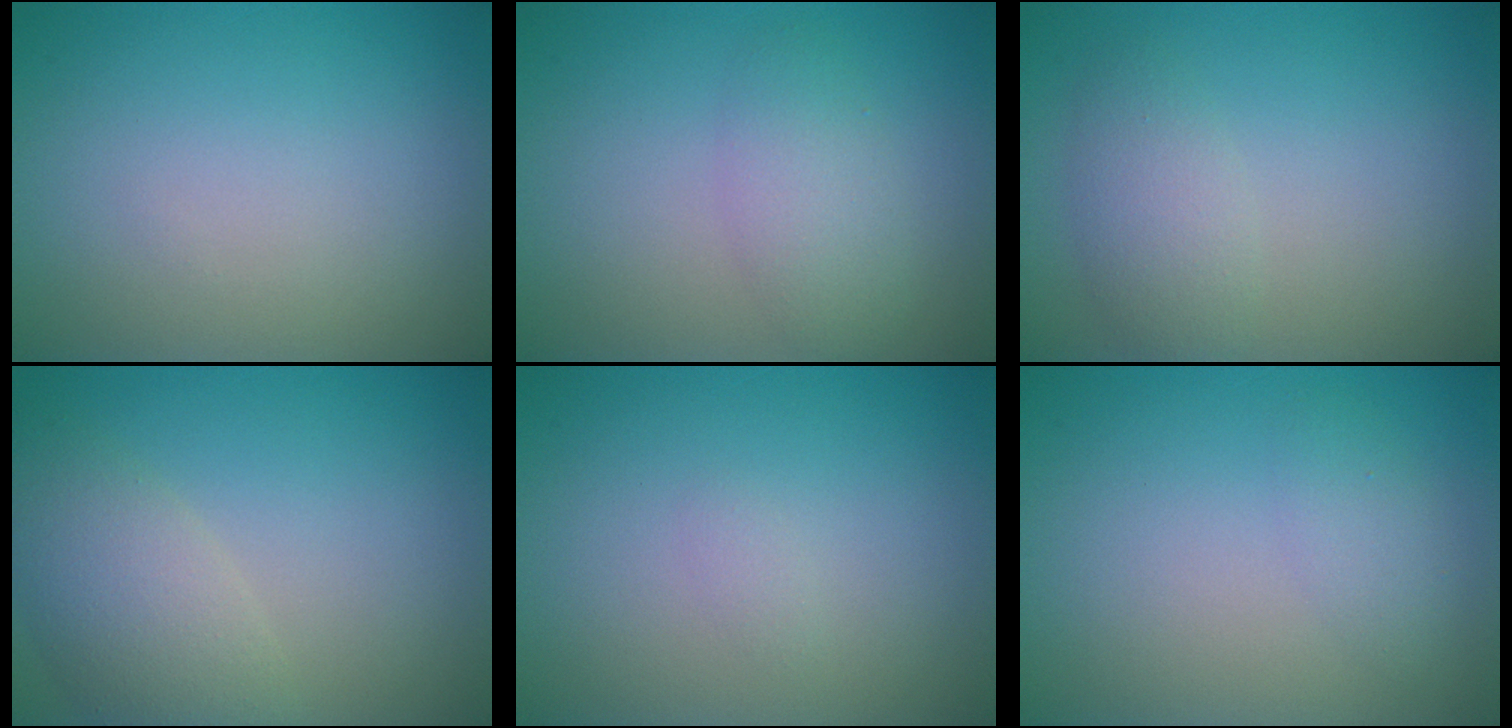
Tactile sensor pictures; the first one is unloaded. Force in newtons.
{"total": 2.7, "press": 2.7, "slide": 0.0}
{"total": 2.6, "press": 2.6, "slide": 0.1}
{"total": 4.8, "press": 4.8, "slide": 0.5}
{"total": 0.5, "press": 0.5, "slide": 0.1}
{"total": 1.5, "press": 1.5, "slide": 0.1}